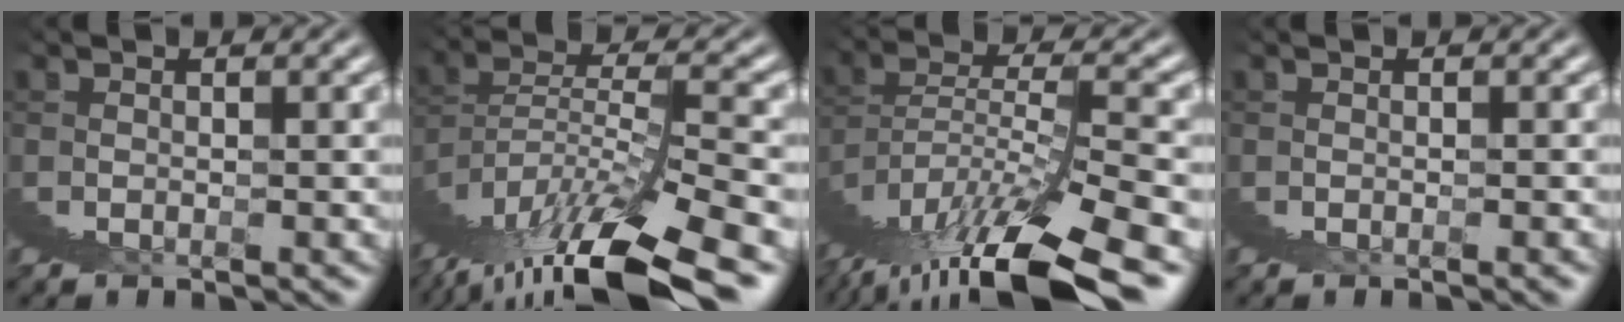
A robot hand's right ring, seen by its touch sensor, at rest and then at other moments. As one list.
[{"total": 6.7, "force": [0.6, 1.8, 6.4], "torque": [-0.104, 0.011, 0.006]}, {"total": 7.3, "force": [1.3, 2.3, 6.8], "torque": [-0.107, 0.018, 0.014]}, {"total": 0.8, "force": [0.3, -0.7, -0.3], "torque": [0.008, 0.006, 0.003]}]